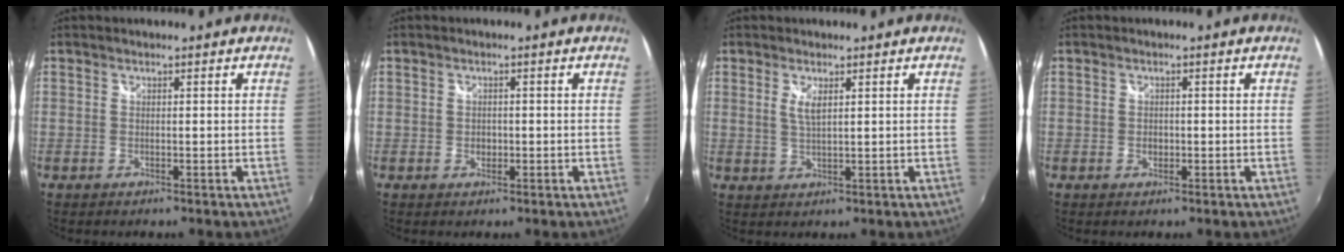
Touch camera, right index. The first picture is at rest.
{"total": 1.5, "force": [-0.4, 1.3, 0.7], "torque": [-0.010, 0.000, -0.007]}
{"total": 2.8, "force": [1.0, 0.8, 2.4], "torque": [-0.046, -0.003, 0.017]}
{"total": 1.3, "force": [-0.4, 1.1, 0.6], "torque": [-0.010, 0.000, -0.007]}